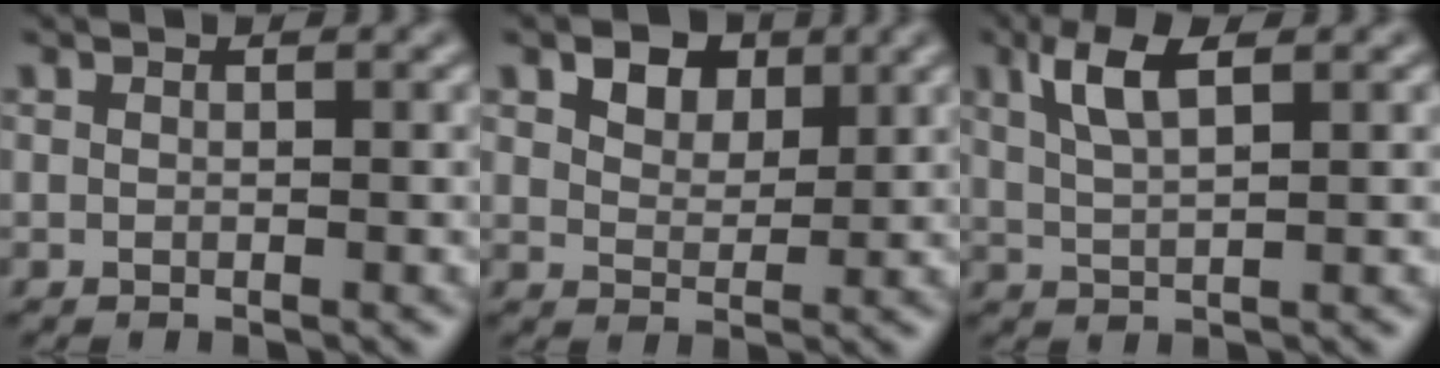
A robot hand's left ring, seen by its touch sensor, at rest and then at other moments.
{"total": 4.0, "force": [2.4, 2.4, 2.1], "torque": [-0.037, -0.003, 0.033]}
{"total": 3.8, "force": [2.0, 1.2, 3.1], "torque": [-0.066, 0.003, 0.038]}